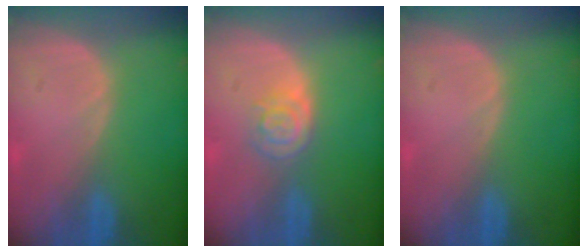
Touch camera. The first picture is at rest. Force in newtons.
{"total": 3.9, "press": 3.7, "slide": 1.2}
{"total": 0.0}